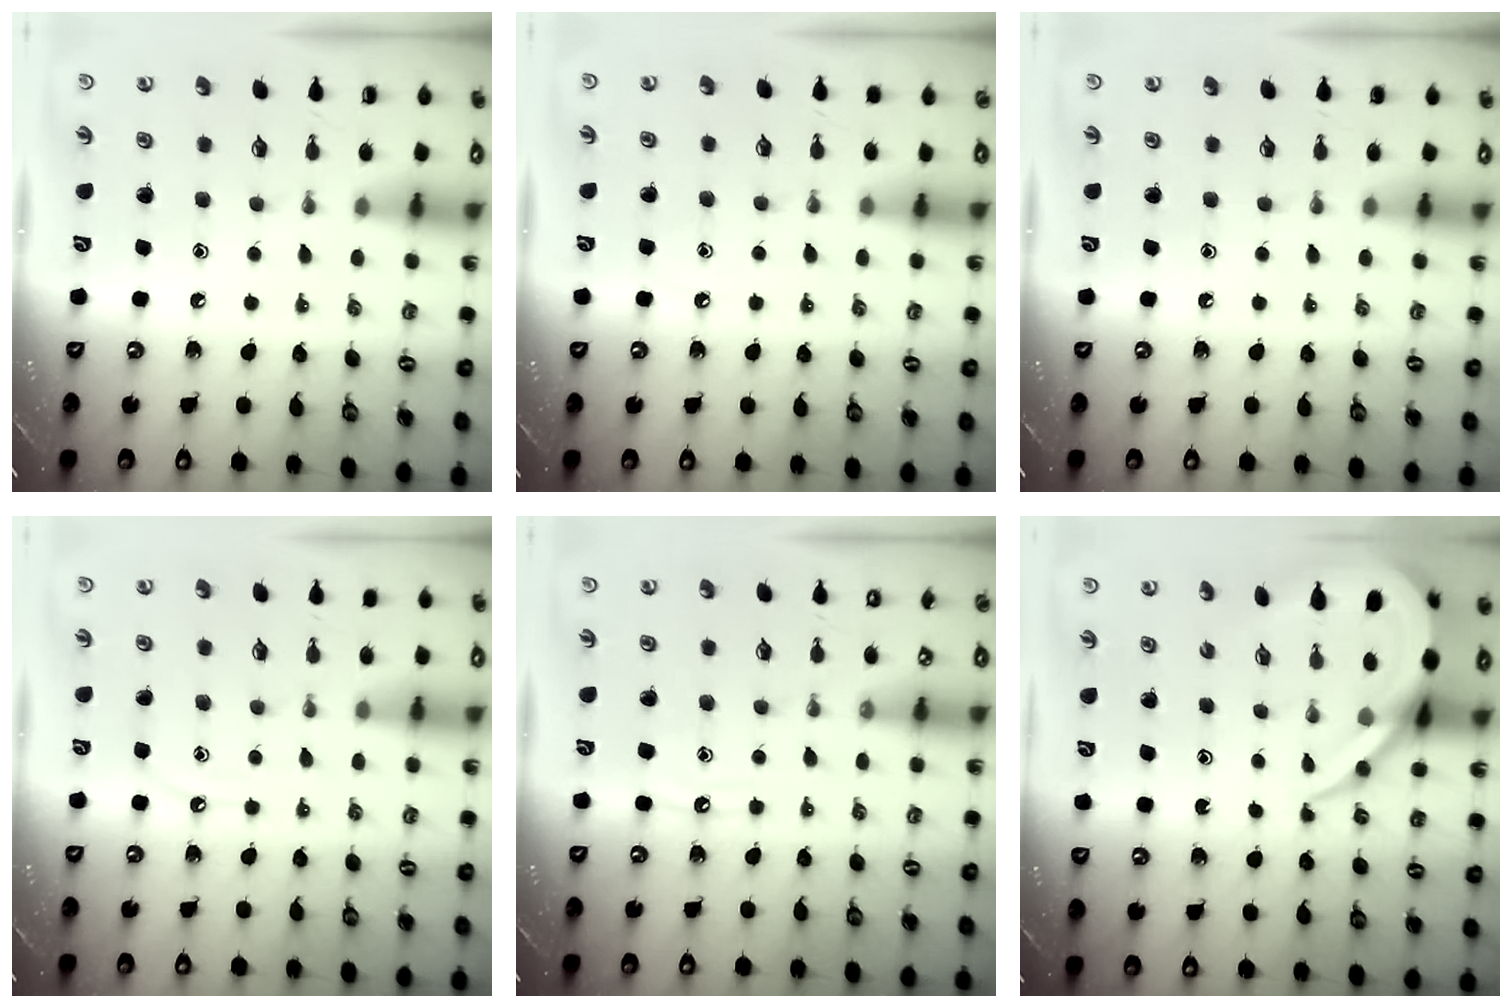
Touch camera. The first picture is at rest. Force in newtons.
{"total": 4.8, "press": 4.7, "slide": 0.7}
{"total": 0.0}
{"total": 4.6, "press": 4.5, "slide": 0.6}
{"total": 5.7, "press": 5.6, "slide": 0.6}
{"total": 10.1, "press": 10.1, "slide": 1.2}